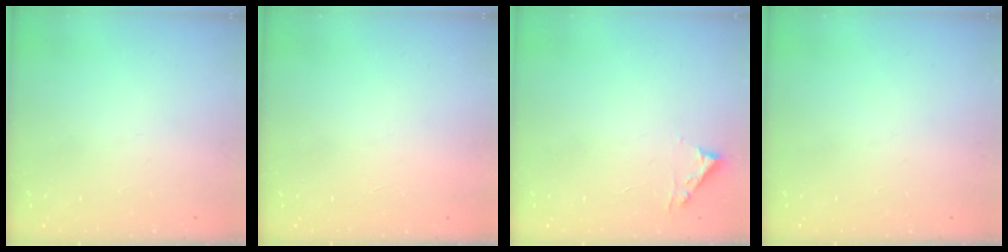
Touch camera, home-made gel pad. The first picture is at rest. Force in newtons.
{"total": 1.5, "press": 1.5, "slide": 0.1}
{"total": 4.5, "press": 4.4, "slide": 0.5}
{"total": 0.0}